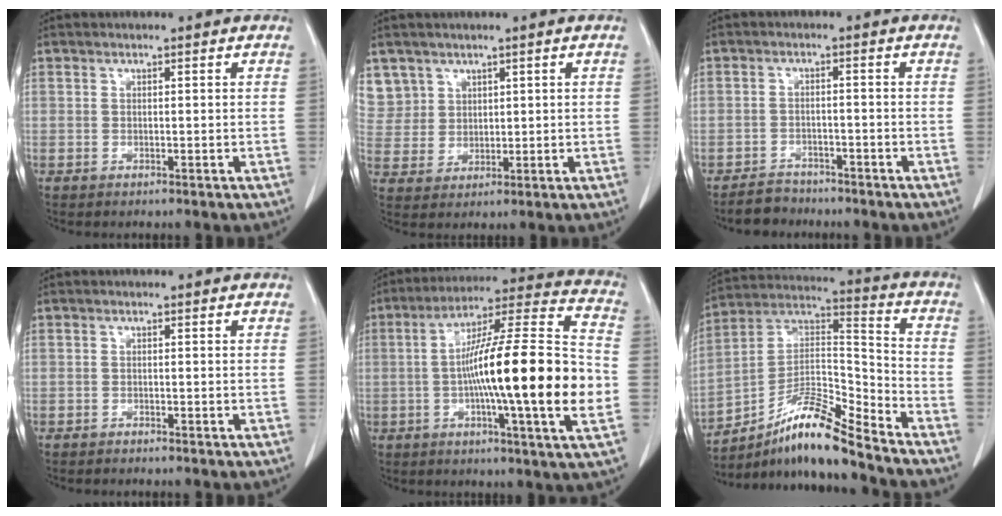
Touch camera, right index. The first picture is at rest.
{"total": 6.8, "force": [4.1, 5.4, -0.4], "torque": [0.014, 0.008, 0.090]}
{"total": 3.3, "force": [-3.0, 1.6, -0.3], "torque": [-0.002, 0.002, -0.049]}
{"total": 1.2, "force": [-1.1, 0.2, 0.4], "torque": [-0.009, -0.001, -0.014]}
{"total": 23.0, "force": [-3.2, 0.6, 22.8], "torque": [-0.332, 0.007, -0.059]}
{"total": 14.6, "force": [-11.5, 0.9, 8.9], "torque": [-0.159, 0.020, -0.203]}